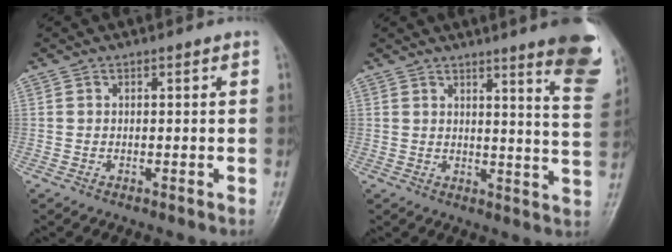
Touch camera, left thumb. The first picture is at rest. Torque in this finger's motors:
{"motor_torque": [2.04, 0.93, 1.48, -1.16, 0.14]}